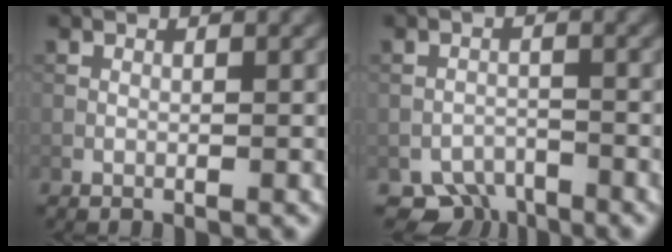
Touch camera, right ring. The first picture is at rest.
{"total": 3.7, "force": [-3.1, 1.6, 0.9], "torque": [-0.011, -0.007, -0.059]}